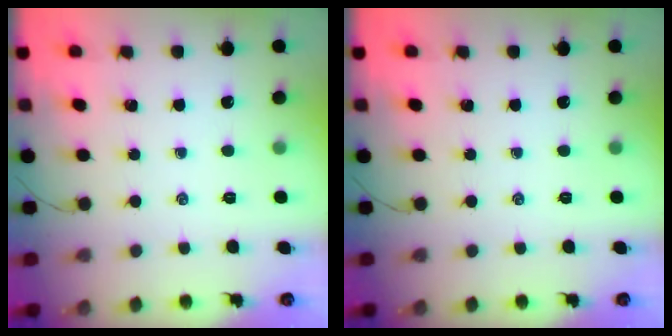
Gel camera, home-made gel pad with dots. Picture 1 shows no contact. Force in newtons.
{"total": 0.0}